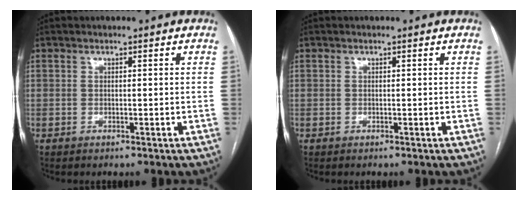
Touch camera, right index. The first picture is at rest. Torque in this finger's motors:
{"motor_torque": [0.00, 0.00, 0.00, 0.00]}